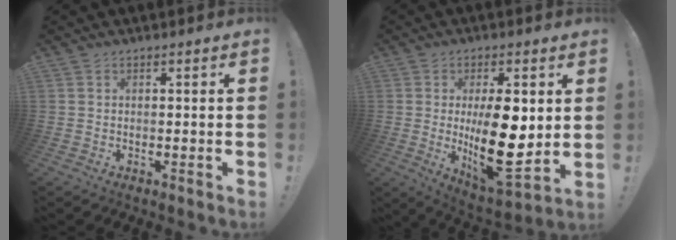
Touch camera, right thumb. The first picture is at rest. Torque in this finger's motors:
{"motor_torque": [1.89, 3.12, 0.37, 0.27, 0.38]}